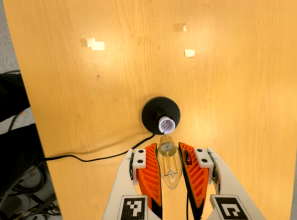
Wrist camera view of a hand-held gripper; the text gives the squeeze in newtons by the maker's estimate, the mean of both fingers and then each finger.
{"total": 19.9, "left": 21.2, "right": 18.6}